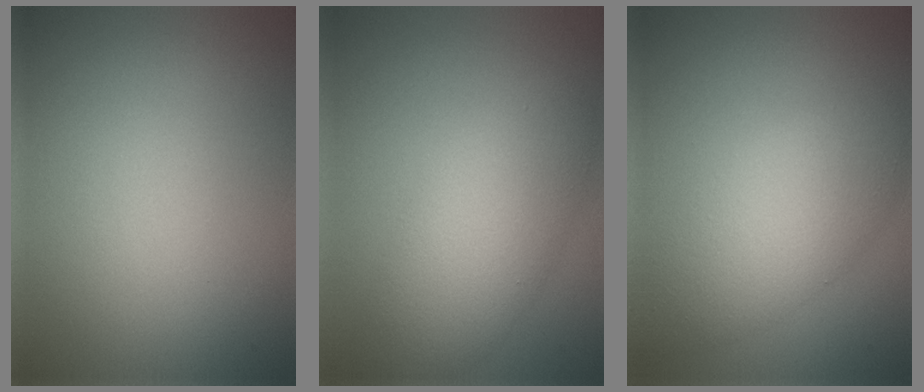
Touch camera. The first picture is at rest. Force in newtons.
{"total": 5.8, "press": 5.8, "slide": 0.1}
{"total": 5.6, "press": 5.6, "slide": 0.2}